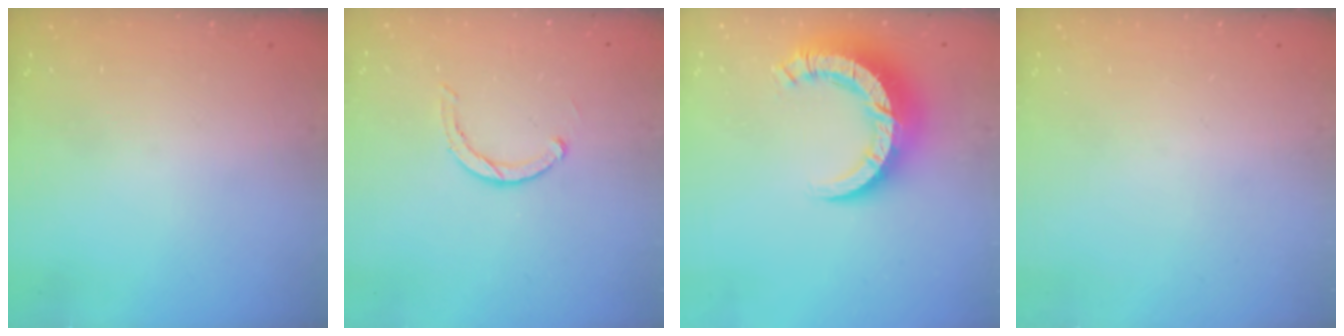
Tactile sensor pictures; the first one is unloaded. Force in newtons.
{"total": 2.8, "press": 2.8, "slide": 0.2}
{"total": 11.3, "press": 11.2, "slide": 1.3}
{"total": 0.0}